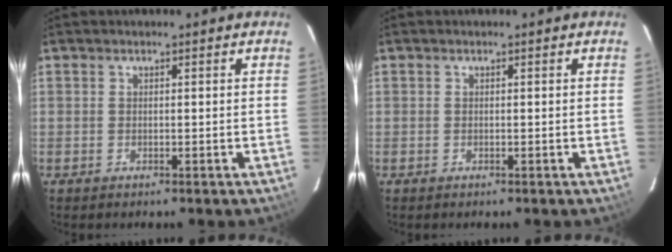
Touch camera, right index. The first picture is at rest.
{"total": 0.0}